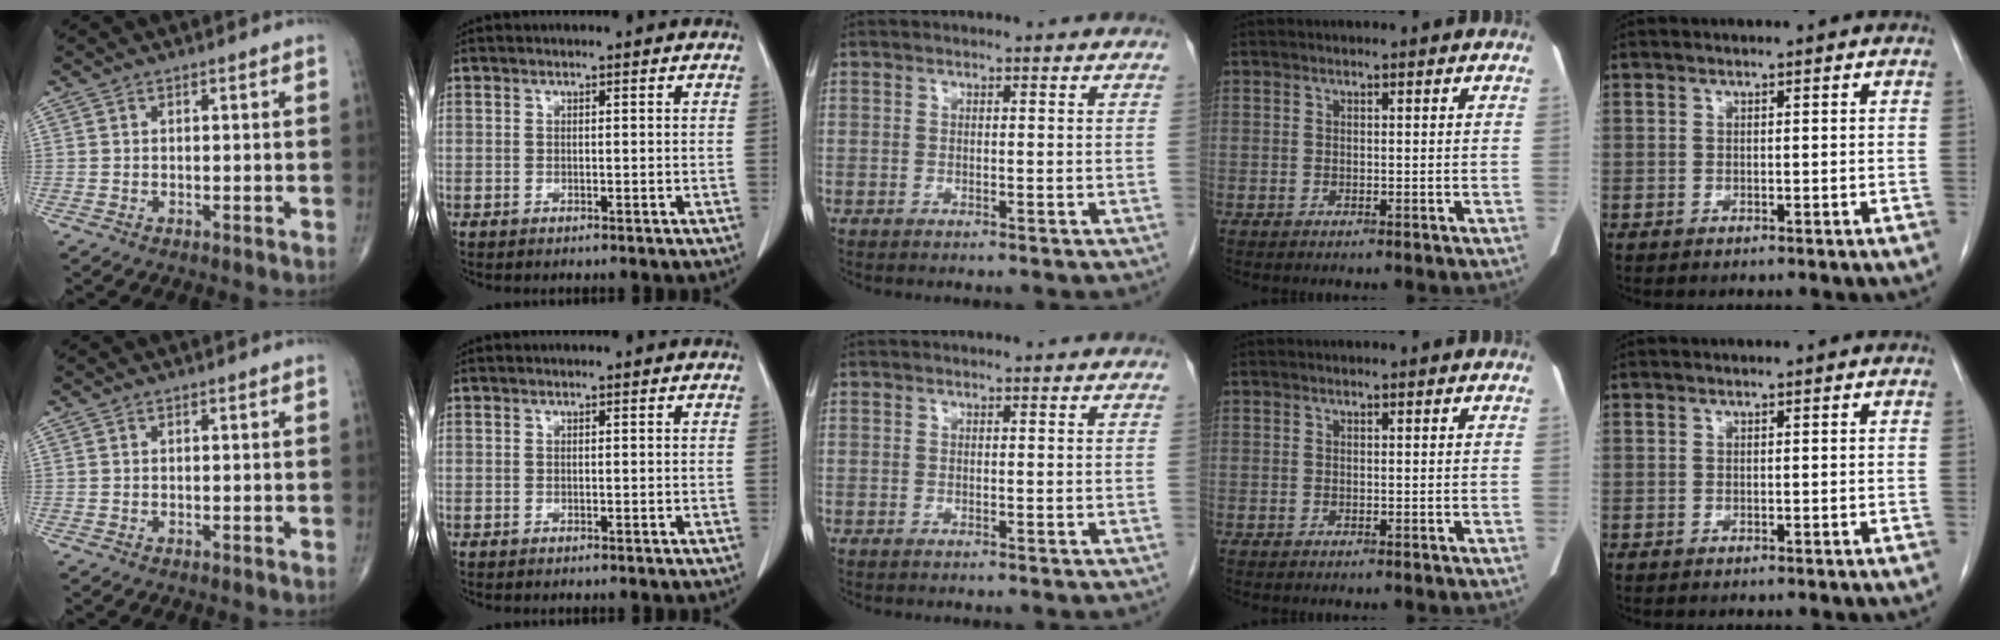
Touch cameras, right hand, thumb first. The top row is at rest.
{}